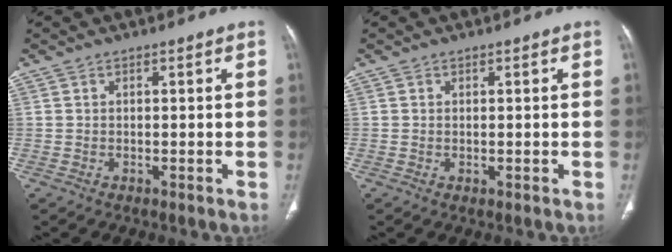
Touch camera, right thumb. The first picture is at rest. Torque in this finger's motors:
{"motor_torque": [-0.31, 0.47, -0.40, 0.17, -0.06]}